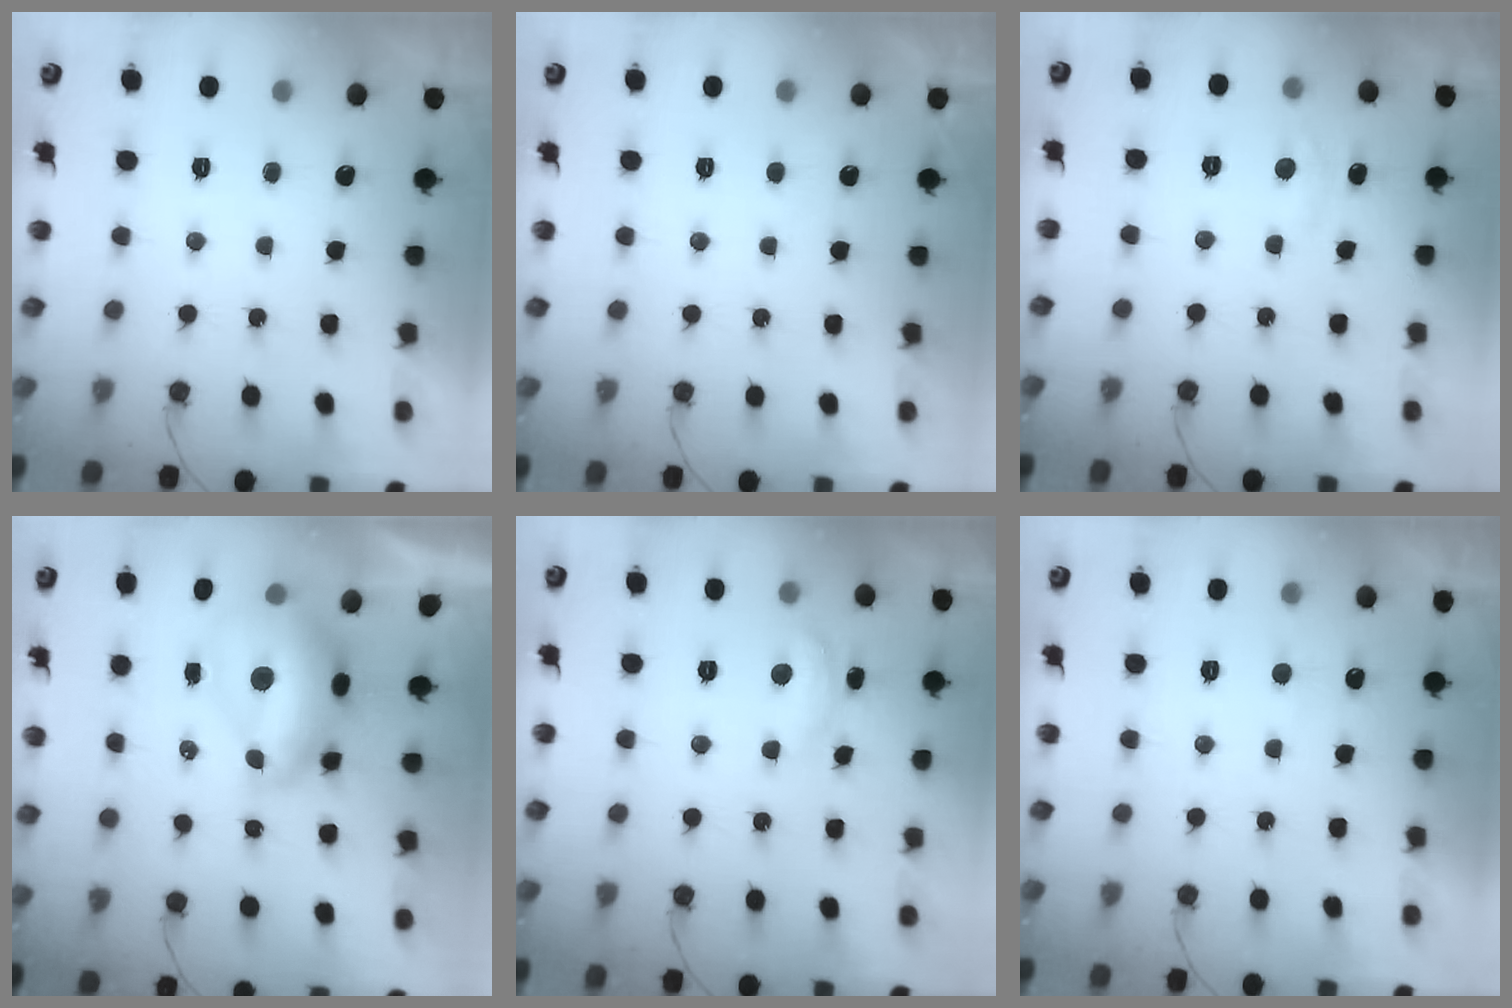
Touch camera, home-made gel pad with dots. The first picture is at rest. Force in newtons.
{"total": 0.0}
{"total": 2.8, "press": 2.8, "slide": 0.4}
{"total": 11.5, "press": 11.4, "slide": 1.2}
{"total": 8.5, "press": 8.5, "slide": 0.6}
{"total": 2.9, "press": 2.9, "slide": 0.3}